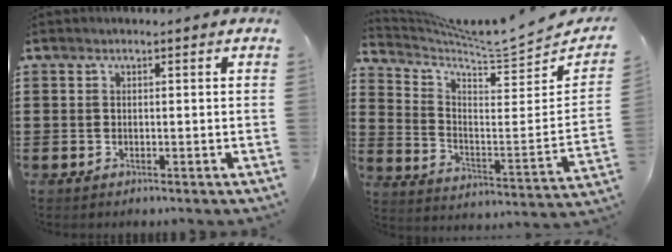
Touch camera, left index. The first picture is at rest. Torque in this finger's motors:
{"motor_torque": [0.19, -0.08, -0.44, -0.06]}